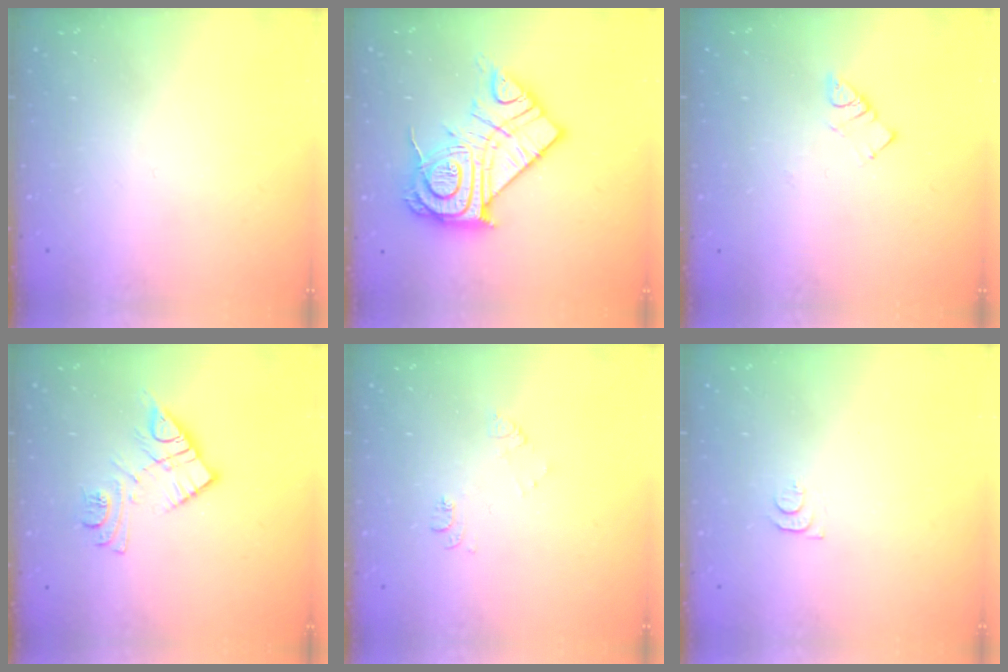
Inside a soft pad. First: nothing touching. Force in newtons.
{"total": 20.7, "press": 20.7, "slide": 1.7}
{"total": 3.6, "press": 3.6, "slide": 0.4}
{"total": 11.7, "press": 11.7, "slide": 0.9}
{"total": 6.9, "press": 6.8, "slide": 0.8}
{"total": 3.7, "press": 3.6, "slide": 0.4}